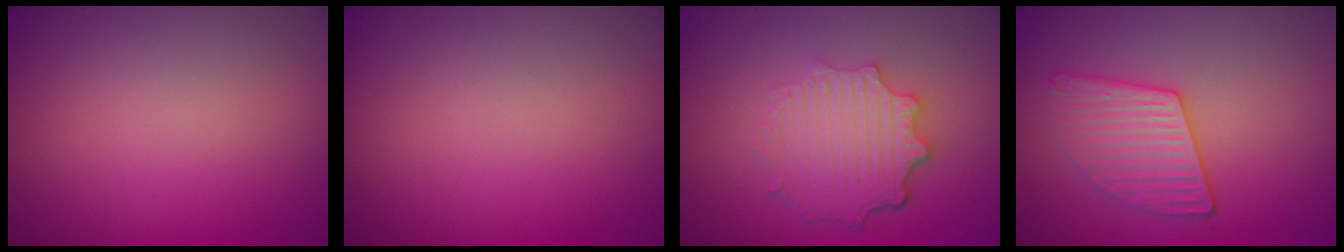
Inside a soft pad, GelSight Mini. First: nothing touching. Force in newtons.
{"total": 0.0}
{"total": 4.6, "press": 3.6, "slide": 2.8}
{"total": 3.0, "press": 2.9, "slide": 0.7}